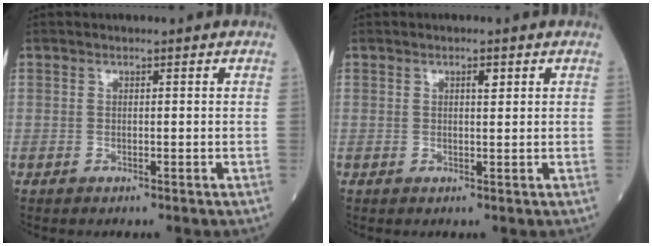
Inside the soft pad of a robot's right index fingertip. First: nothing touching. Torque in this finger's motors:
{"motor_torque": [0.00, 0.01, -0.01, 0.00]}